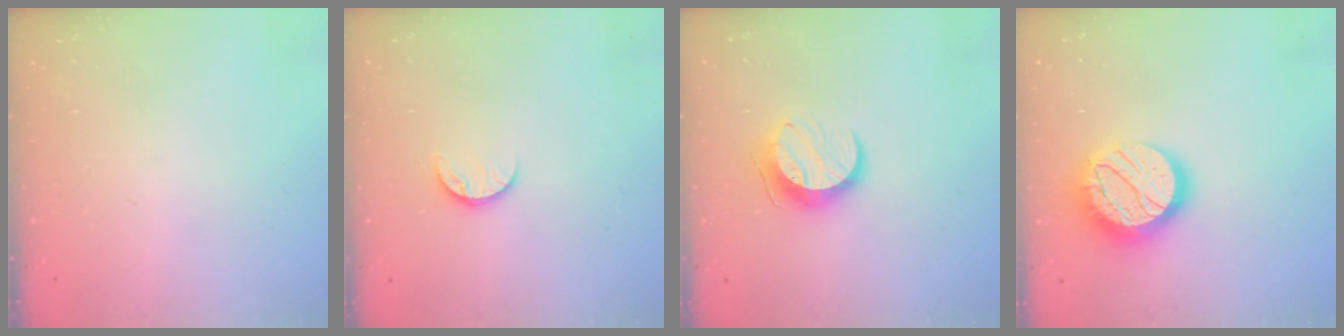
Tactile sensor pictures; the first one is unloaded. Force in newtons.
{"total": 6.3, "press": 6.3, "slide": 0.6}
{"total": 9.7, "press": 9.7, "slide": 0.5}
{"total": 16.3, "press": 16.3, "slide": 1.0}